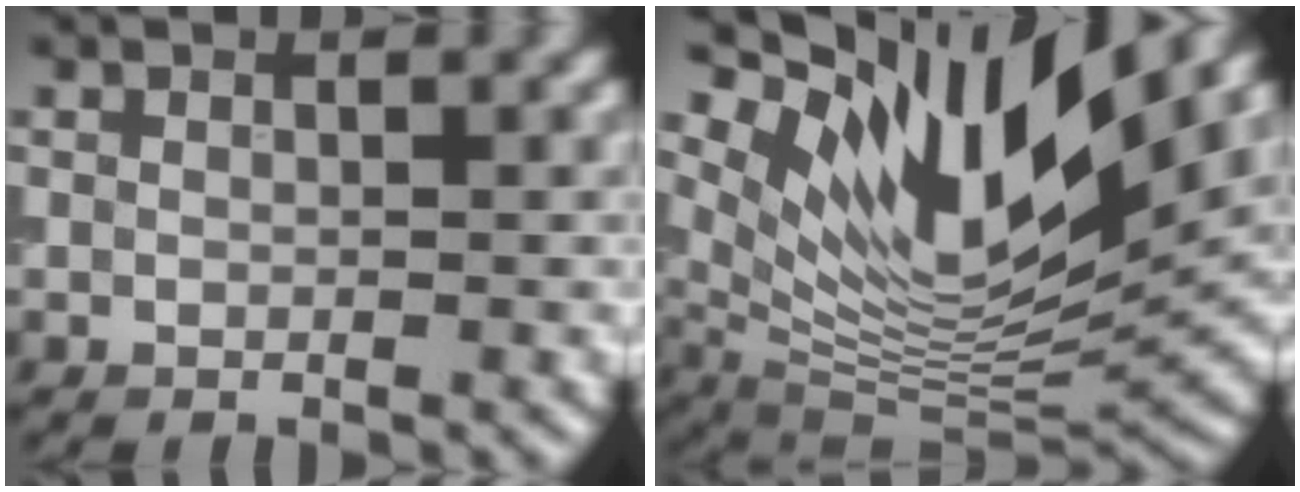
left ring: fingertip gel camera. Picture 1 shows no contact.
{"total": 13.9, "force": [7.7, 4.5, 10.6], "torque": [-0.200, 0.003, 0.150]}